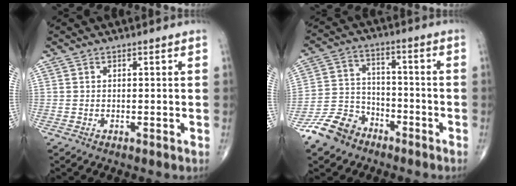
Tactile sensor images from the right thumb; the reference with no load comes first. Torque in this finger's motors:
{"motor_torque": [3.32, 0.84, 0.21, -0.68, 0.05]}